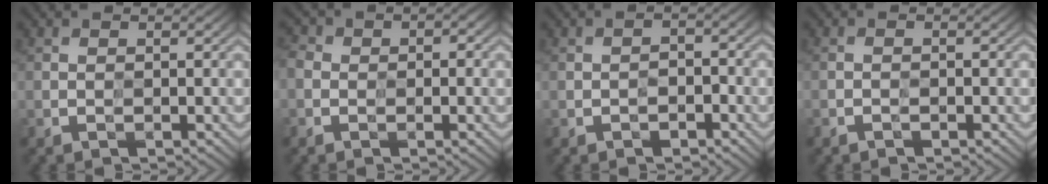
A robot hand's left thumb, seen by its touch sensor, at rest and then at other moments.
{"total": 3.7, "force": [-0.2, 3.1, 2.0], "torque": [-0.039, 0.007, -0.013]}
{"total": 2.1, "force": [-1.2, 1.2, 1.2], "torque": [-0.017, 0.000, -0.022]}
{"total": 0.8, "force": [-0.7, 0.2, 0.3], "torque": [-0.004, -0.001, -0.014]}